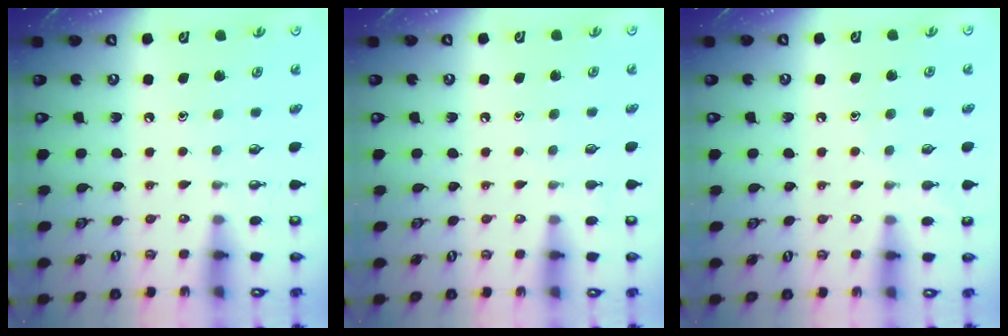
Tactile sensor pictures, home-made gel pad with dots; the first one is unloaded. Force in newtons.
{"total": 2.8, "press": 2.8, "slide": 0.2}
{"total": 2.9, "press": 2.9, "slide": 0.4}